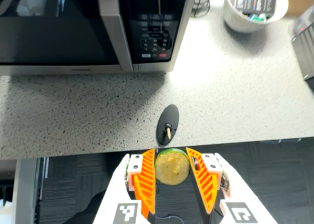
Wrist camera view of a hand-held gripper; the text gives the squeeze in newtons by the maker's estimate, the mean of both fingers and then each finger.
{"total": 9.5, "left": 9.8, "right": 9.2}